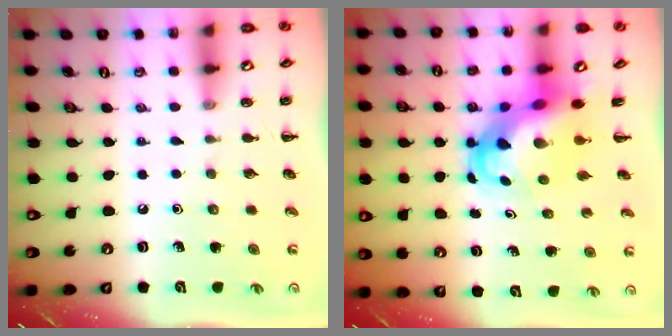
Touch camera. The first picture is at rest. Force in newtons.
{"total": 6.9, "press": 6.6, "slide": 2.1}